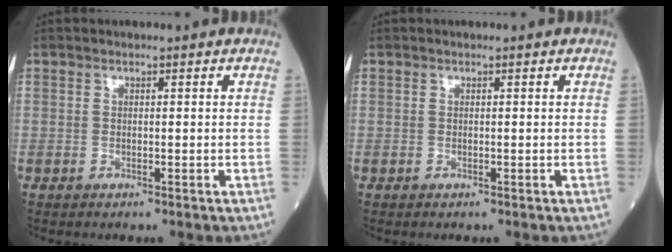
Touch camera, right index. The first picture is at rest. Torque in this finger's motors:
{"motor_torque": [0.00, 0.00, 0.00, 0.00]}